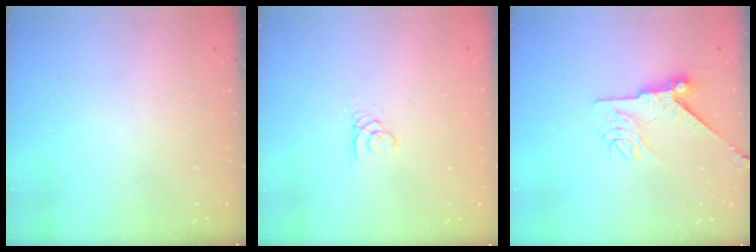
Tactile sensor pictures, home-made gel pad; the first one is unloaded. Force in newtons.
{"total": 1.8, "press": 1.8, "slide": 0.2}
{"total": 8.2, "press": 8.1, "slide": 0.7}